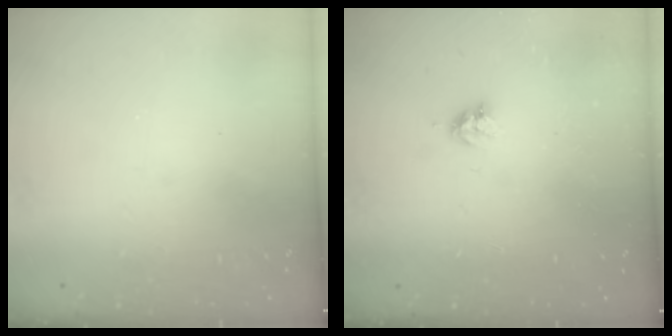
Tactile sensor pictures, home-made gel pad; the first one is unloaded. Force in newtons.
{"total": 3.5, "press": 3.4, "slide": 0.5}